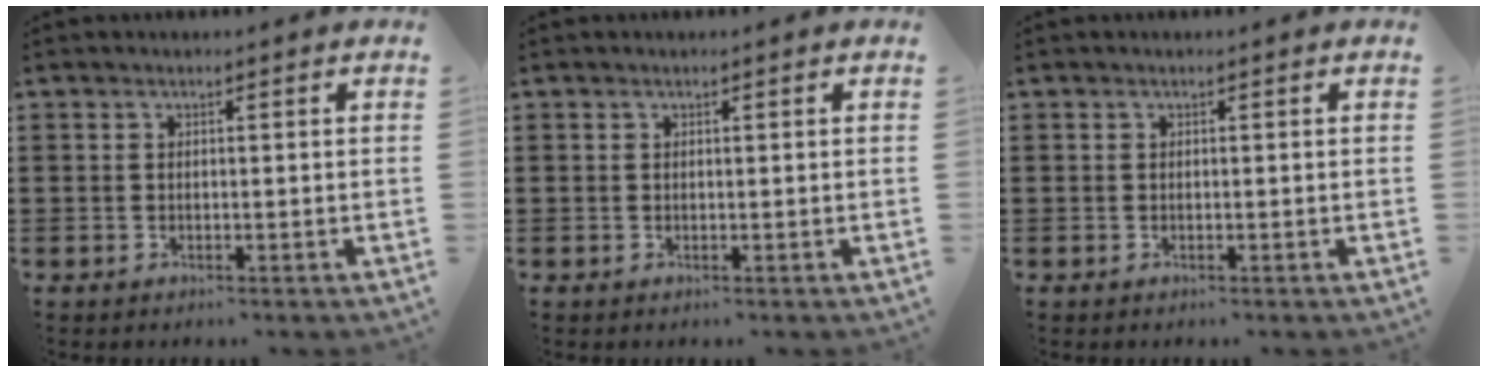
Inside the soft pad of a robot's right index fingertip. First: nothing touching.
{"total": 0.0}
{"total": 0.0}